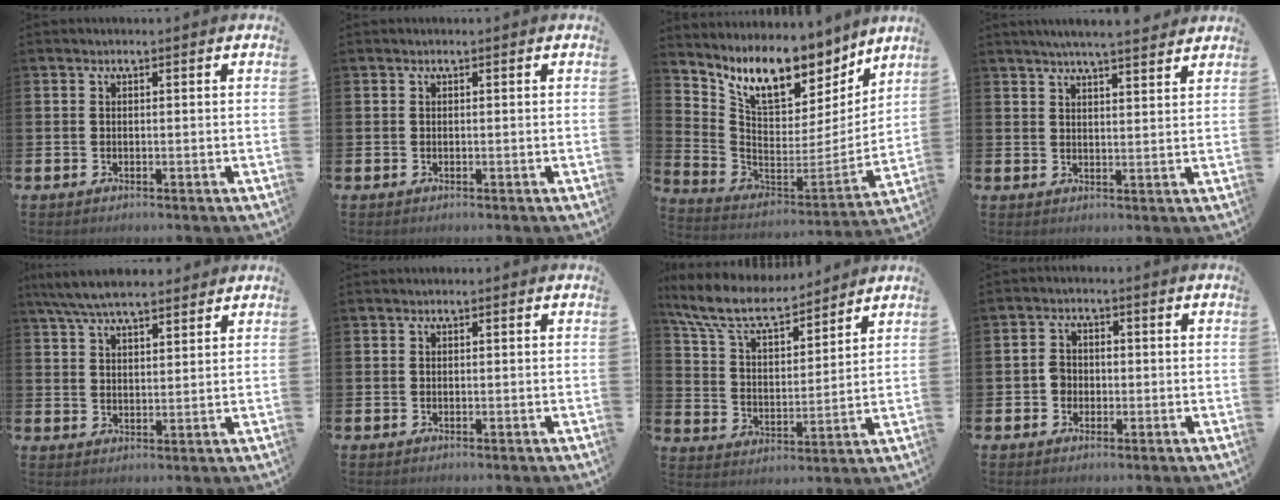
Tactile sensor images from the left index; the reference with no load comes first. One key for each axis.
{"total": 0.0}
{"total": 11.7, "fx": 9.6, "fy": 4.7, "fz": 4.8, "tx": -0.124, "ty": -0.063, "tz": 0.172}
{"total": 4.9, "fx": 4.8, "fy": -0.2, "fz": 1.3, "tx": -0.029, "ty": -0.021, "tz": 0.084}
{"total": 6.5, "fx": 6.0, "fy": 1.2, "fz": 2.2, "tx": -0.060, "ty": -0.015, "tz": 0.112}
{"total": 0.0}
{"total": 9.1, "fx": 8.1, "fy": 2.5, "fz": 3.4, "tx": -0.100, "ty": -0.047, "tz": 0.144}
{"total": 2.4, "fx": -0.5, "fy": 2.2, "fz": 0.9, "tx": -0.007, "ty": 0.003, "tz": -0.017}